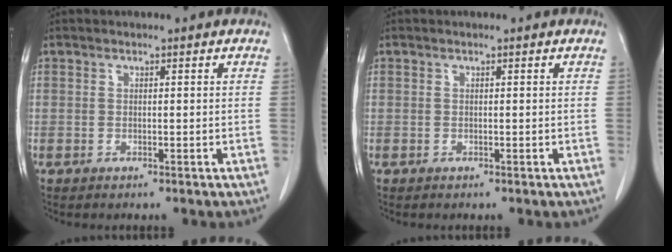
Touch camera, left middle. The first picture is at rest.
{"total": 0.0}